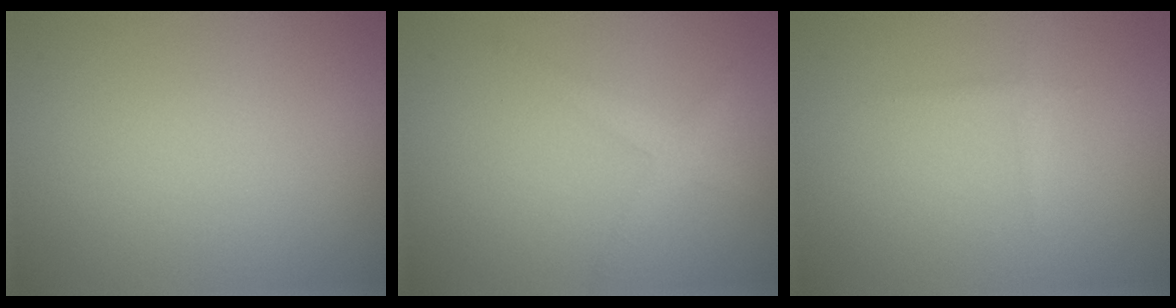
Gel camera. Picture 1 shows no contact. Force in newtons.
{"total": 1.8, "press": 1.8, "slide": 0.1}
{"total": 0.6, "press": 0.6, "slide": 0.0}